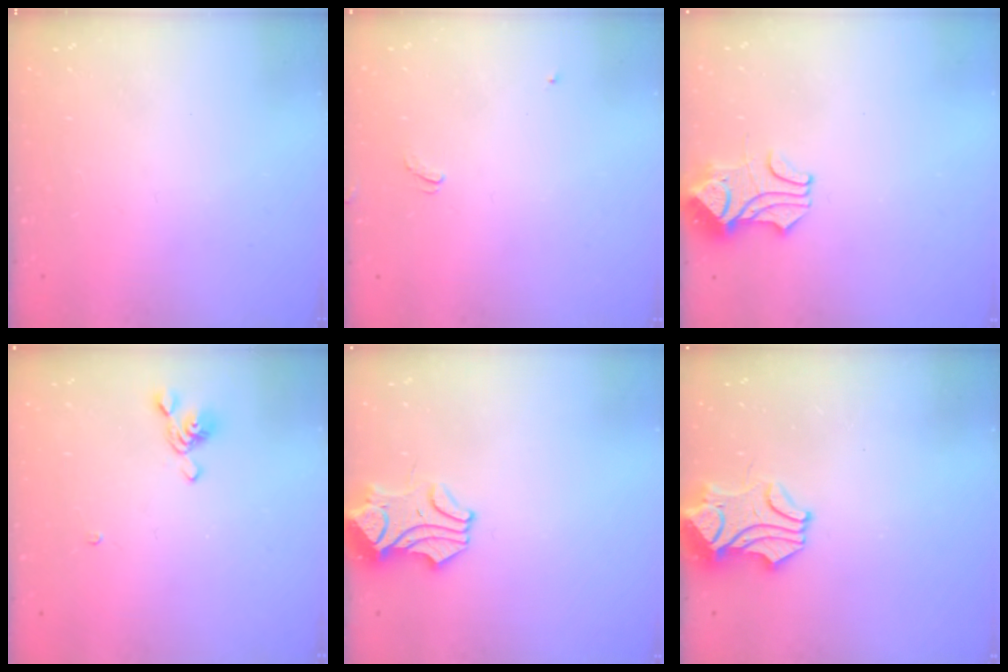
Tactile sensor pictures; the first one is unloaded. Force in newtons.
{"total": 2.1, "press": 2.0, "slide": 0.4}
{"total": 1.8, "press": 1.3, "slide": 1.1}
{"total": 5.5, "press": 5.4, "slide": 0.9}
{"total": 1.1, "press": 0.6, "slide": 0.9}
{"total": 2.1, "press": 1.6, "slide": 1.4}